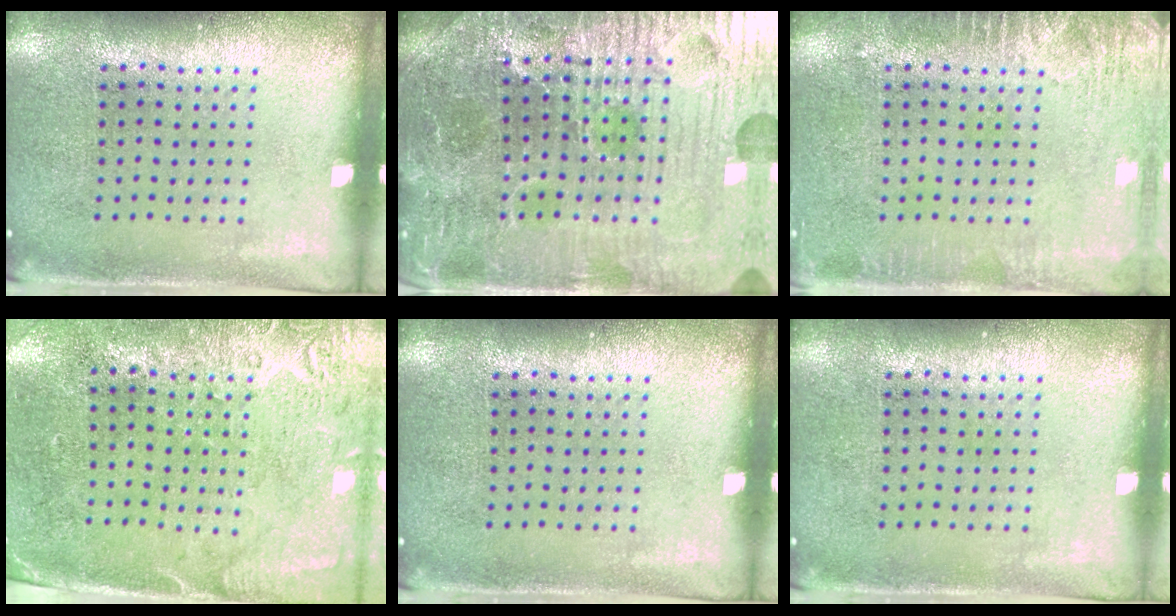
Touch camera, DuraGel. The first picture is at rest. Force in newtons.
{"total": 5.6, "press": 5.3, "slide": 1.6}
{"total": 2.7, "press": 2.7, "slide": 0.4}
{"total": 2.7, "press": 2.3, "slide": 1.4}
{"total": 0.0}
{"total": 0.0}